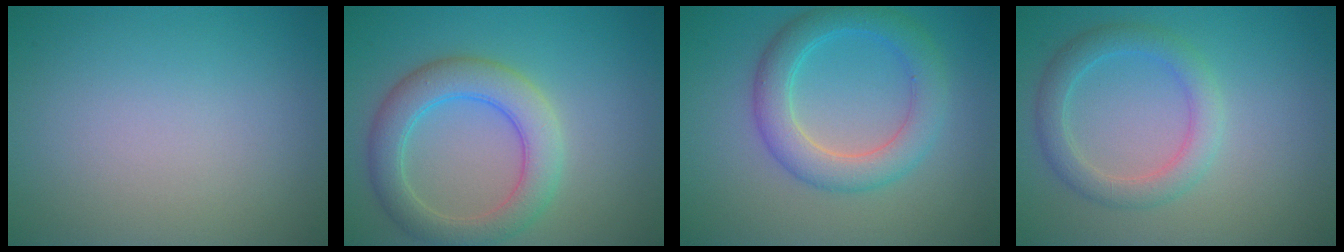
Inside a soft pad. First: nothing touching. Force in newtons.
{"total": 5.2, "press": 5.2, "slide": 0.2}
{"total": 4.7, "press": 4.7, "slide": 0.2}
{"total": 3.1, "press": 3.1, "slide": 0.0}